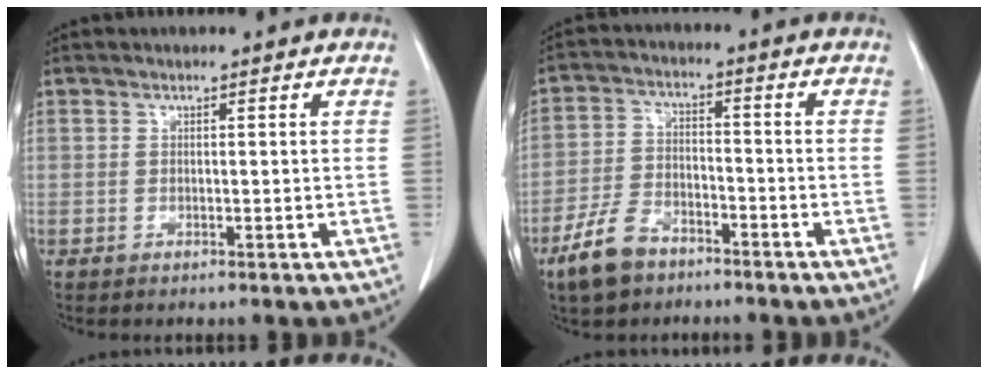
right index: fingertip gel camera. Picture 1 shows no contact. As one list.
[{"total": 8.0, "force": [-5.5, 4.2, 3.9], "torque": [-0.092, -0.001, -0.104]}]